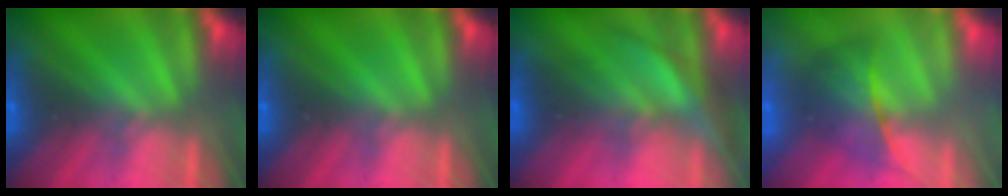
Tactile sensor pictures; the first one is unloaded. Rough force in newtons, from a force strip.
{"total": 0.0}
{"total": 3.2}
{"total": 2.1}